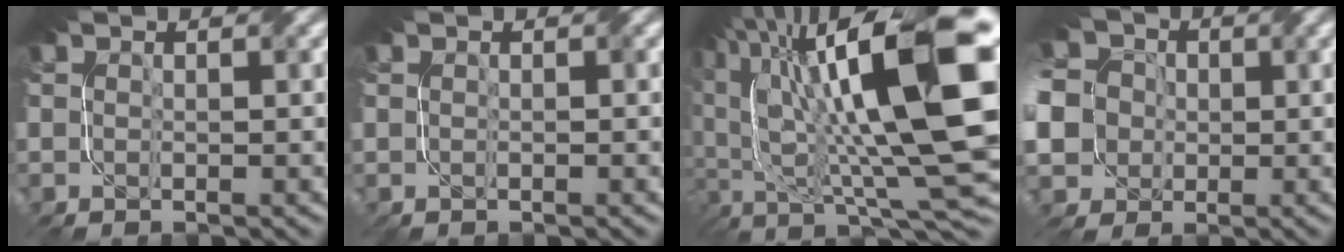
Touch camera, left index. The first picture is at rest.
{"total": 0.0}
{"total": 18.2, "force": [4.1, 5.7, 16.8], "torque": [-0.276, 0.020, 0.076]}
{"total": 10.8, "force": [-1.0, 9.6, 4.8], "torque": [-0.117, -0.002, -0.050]}